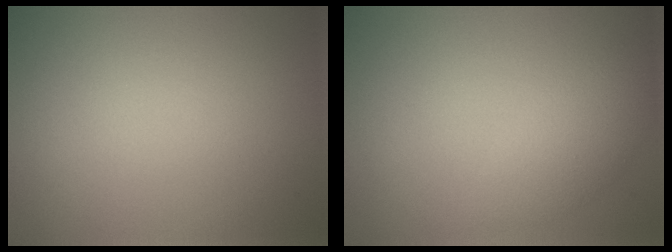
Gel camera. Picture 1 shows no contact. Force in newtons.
{"total": 2.5, "press": 2.5, "slide": 0.1}